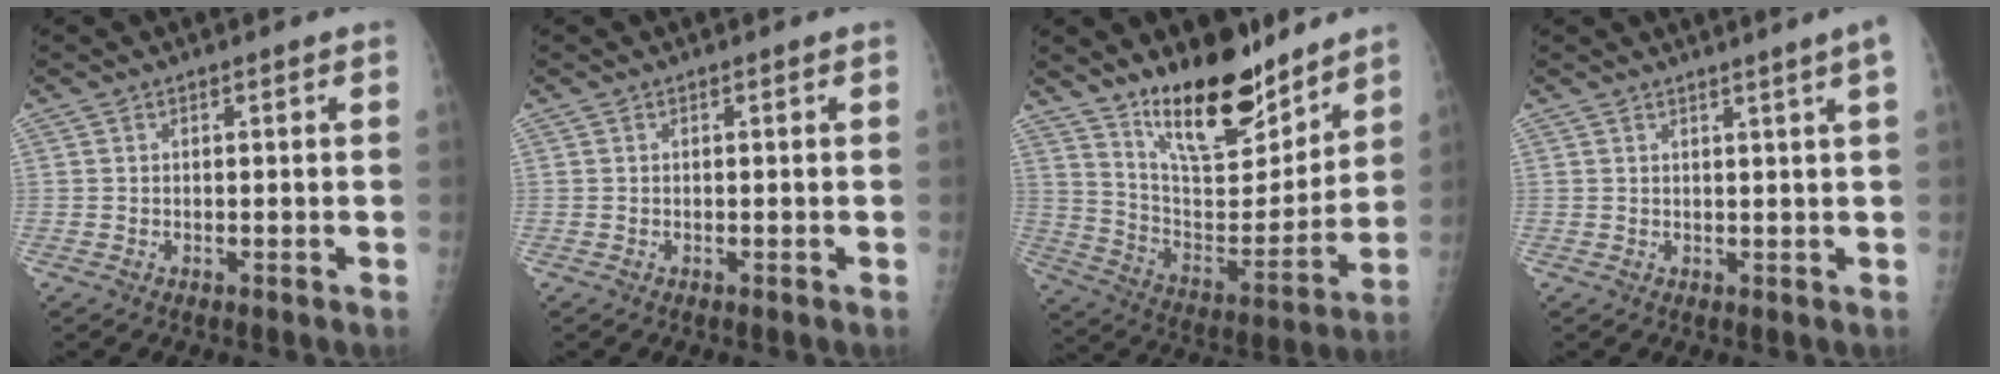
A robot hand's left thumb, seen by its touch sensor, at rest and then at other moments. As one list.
[{"total": 0.0}, {"total": 19.2, "force": [14.5, 6.8, 10.5], "torque": [-0.123, -0.108, 0.250]}, {"total": 3.4, "force": [2.1, -1.1, 2.5], "torque": [-0.034, -0.010, 0.031]}]